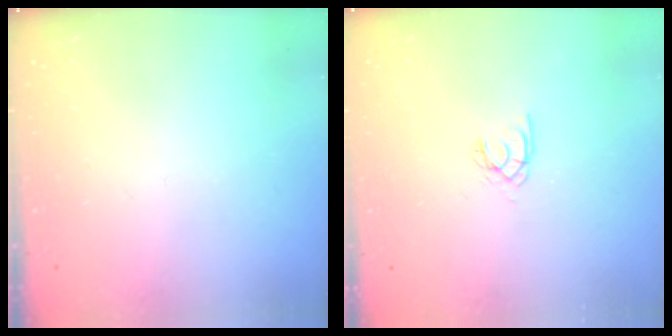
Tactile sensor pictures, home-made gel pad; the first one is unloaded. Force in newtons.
{"total": 2.0, "press": 2.0, "slide": 0.4}